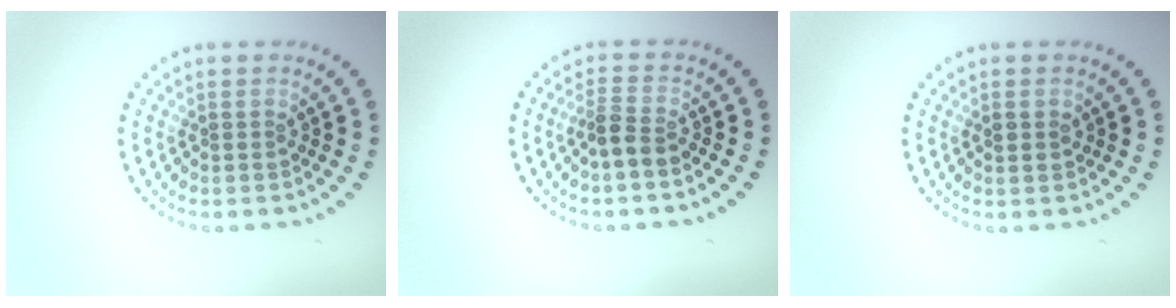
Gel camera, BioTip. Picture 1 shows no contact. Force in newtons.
{"total": 2.2, "press": 1.7, "slide": 1.4}
{"total": 1.0, "press": 1.0, "slide": 0.3}